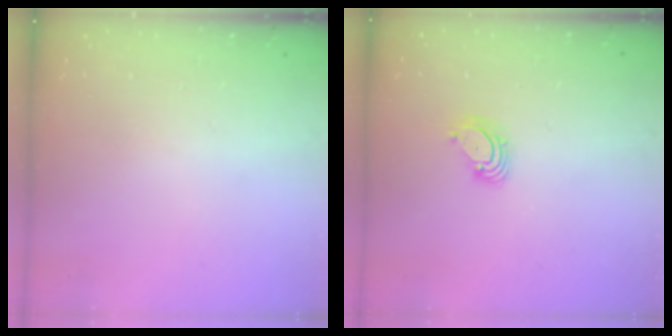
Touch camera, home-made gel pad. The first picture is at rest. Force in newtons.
{"total": 3.2, "press": 3.2, "slide": 0.1}